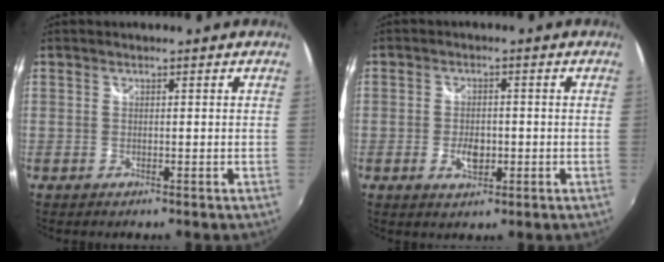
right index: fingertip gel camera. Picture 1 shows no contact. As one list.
[{"total": 4.2, "force": [-1.1, 2.5, 3.1], "torque": [-0.059, -0.002, -0.018]}]